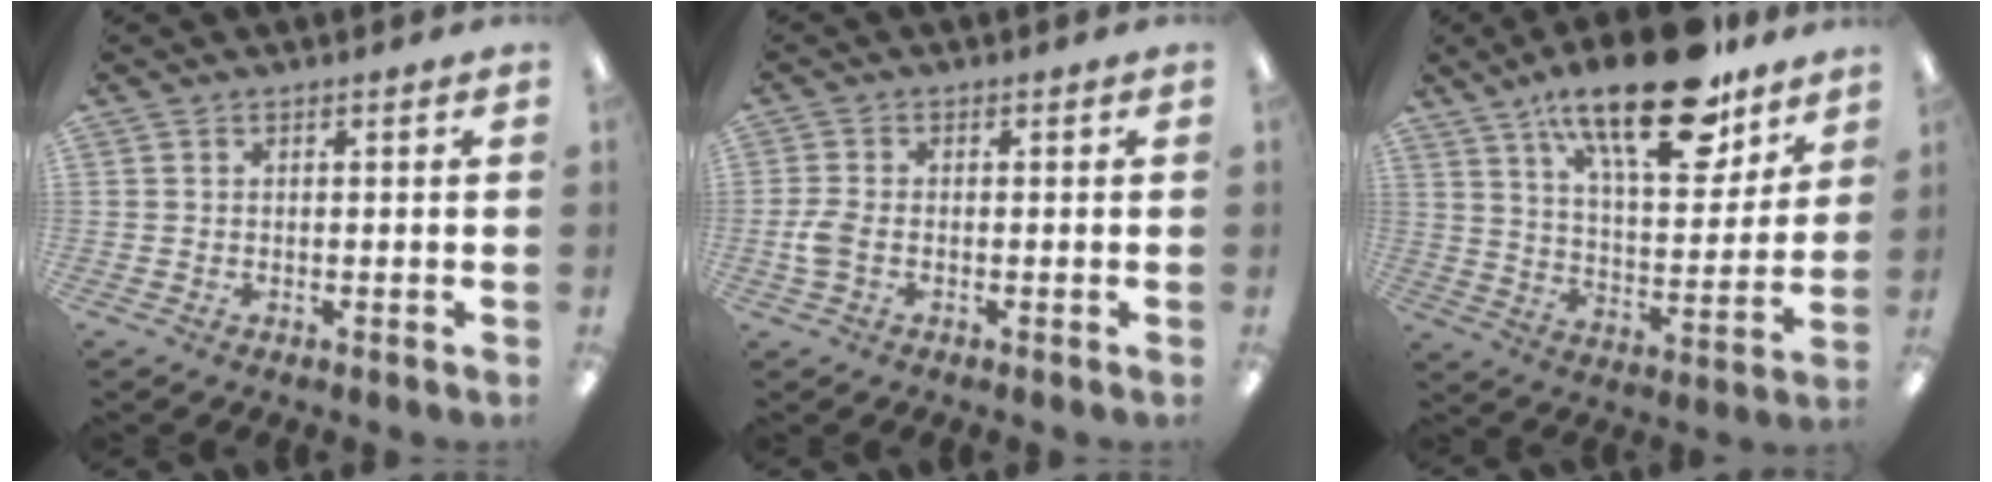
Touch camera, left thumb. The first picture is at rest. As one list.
[{"total": 4.3, "force": [-0.9, 2.5, 3.4], "torque": [-0.077, 0.002, -0.019]}, {"total": 22.7, "force": [15.4, 8.1, 14.5], "torque": [-0.223, -0.089, 0.255]}]